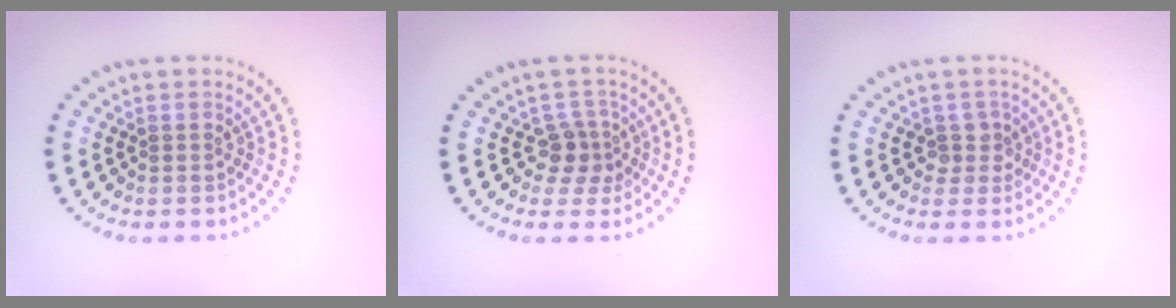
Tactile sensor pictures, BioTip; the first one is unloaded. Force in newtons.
{"total": 2.3, "press": 1.8, "slide": 1.4}
{"total": 1.8, "press": 1.3, "slide": 1.2}